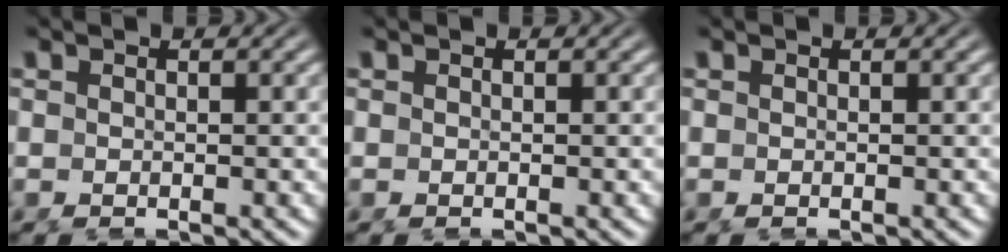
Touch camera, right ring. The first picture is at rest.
{"total": 0.0}
{"total": 0.0}